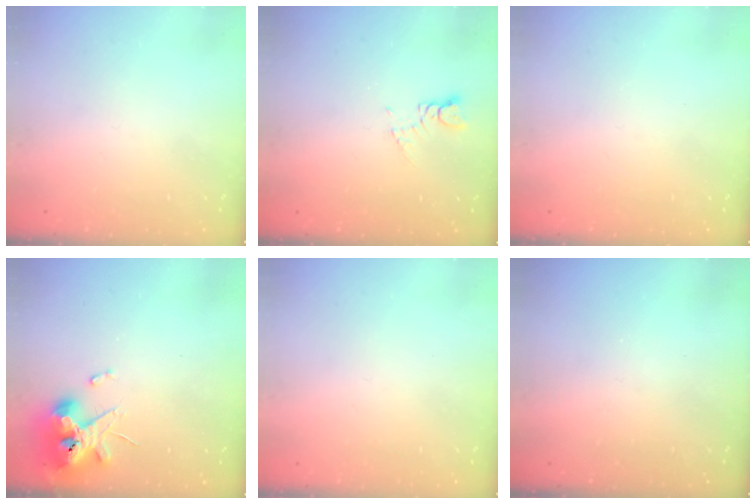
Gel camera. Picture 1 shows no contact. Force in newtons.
{"total": 1.3, "press": 1.3, "slide": 0.2}
{"total": 0.0}
{"total": 12.2, "press": 12.1, "slide": 1.8}
{"total": 0.0}
{"total": 0.0}